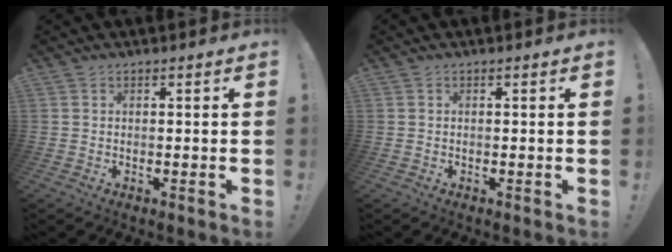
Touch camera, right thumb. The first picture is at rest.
{"total": 0.0}